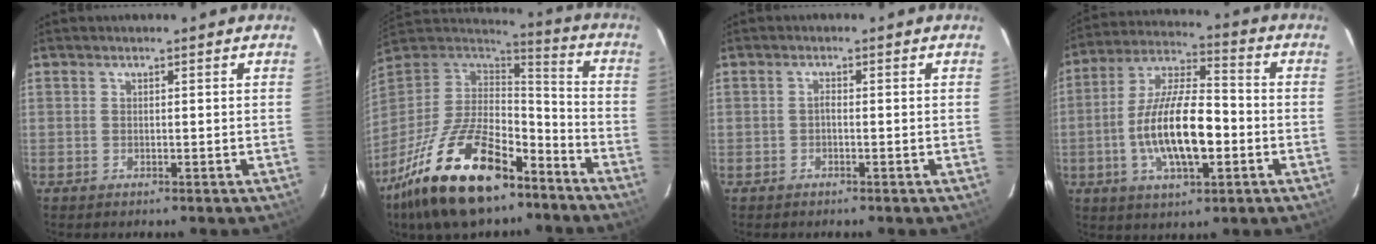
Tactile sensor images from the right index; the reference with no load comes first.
{"total": 26.8, "force": [-16.8, 11.9, 17.2], "torque": [-0.344, -0.018, -0.276]}
{"total": 0.7, "force": [-0.4, 0.3, 0.6], "torque": [-0.011, 0.006, -0.008]}
{"total": 16.0, "force": [-3.6, 5.7, 14.5], "torque": [-0.282, 0.002, -0.066]}